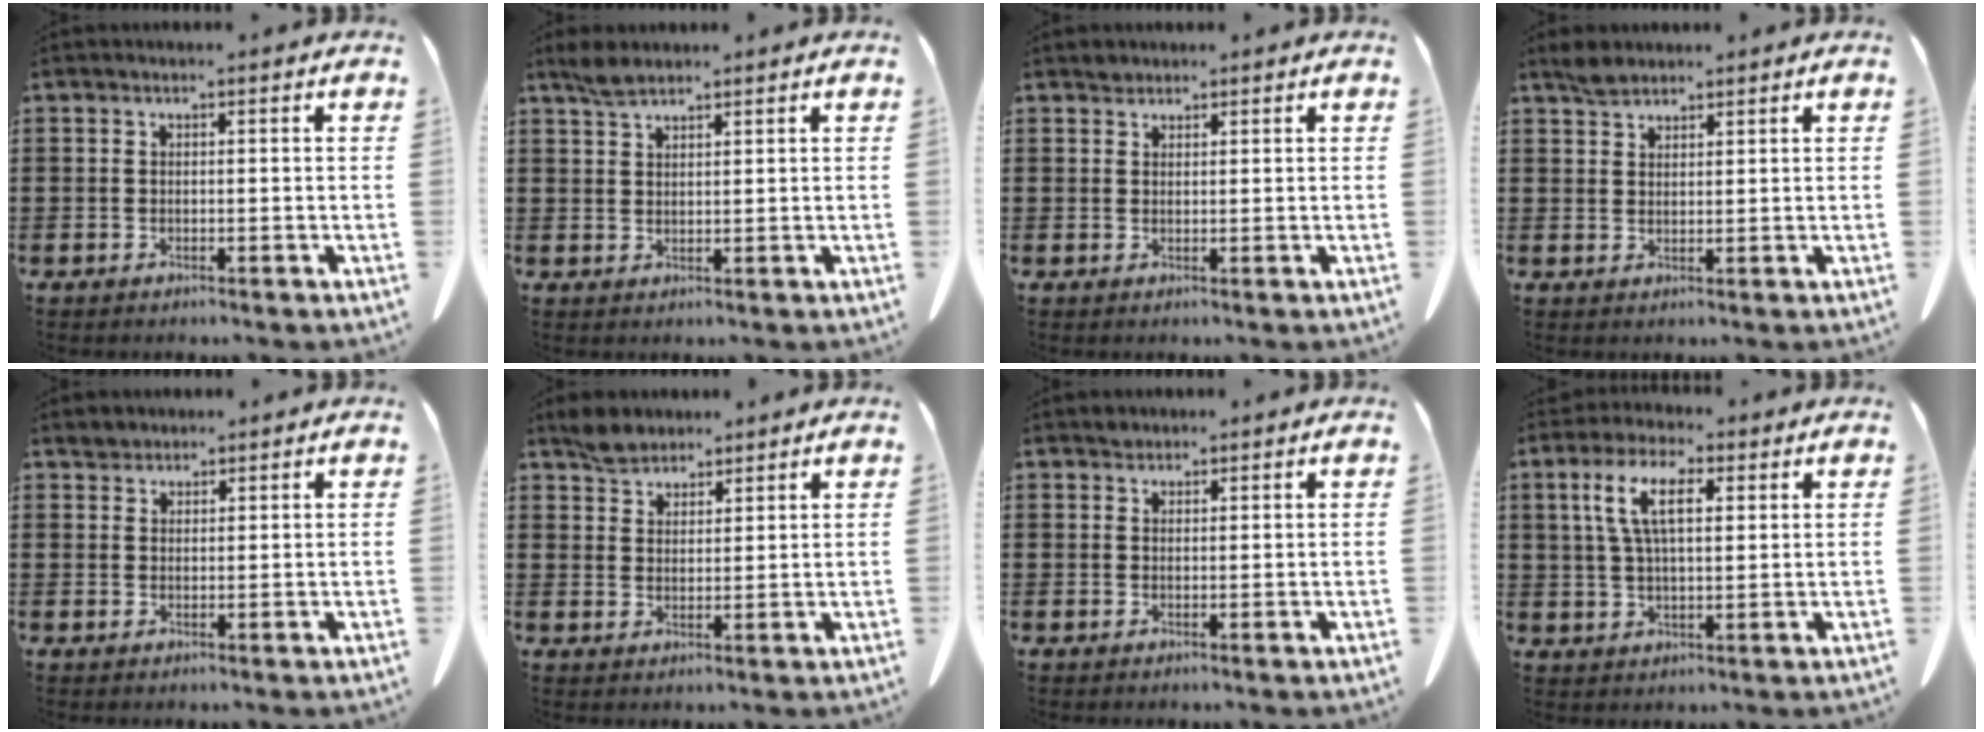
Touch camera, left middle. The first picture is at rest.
{"total": 2.6, "force": [2.2, 0.7, 1.3], "torque": [-0.031, 0.001, 0.041]}
{"total": 1.2, "force": [1.1, 0.4, 0.0], "torque": [-0.004, -0.002, 0.023]}
{"total": 2.4, "force": [2.1, 0.8, 0.8], "torque": [-0.021, 0.002, 0.042]}
{"total": 1.6, "force": [1.5, 0.6, -0.1], "torque": [-0.004, 0.001, 0.032]}
{"total": 3.7, "force": [3.2, 1.7, 0.7], "torque": [-0.025, 0.004, 0.064]}
{"total": 1.0, "force": [1.0, 0.4, 0.0], "torque": [-0.003, -0.001, 0.020]}
{"total": 7.6, "force": [2.9, 3.0, 6.3], "torque": [-0.132, 0.013, 0.050]}